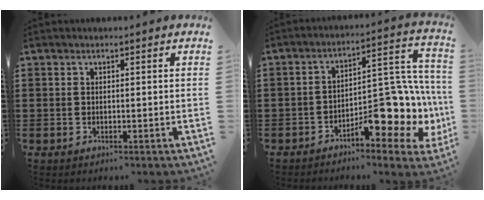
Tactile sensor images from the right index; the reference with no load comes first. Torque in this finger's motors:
{"motor_torque": [2.11, -0.03, 0.41, 0.15]}